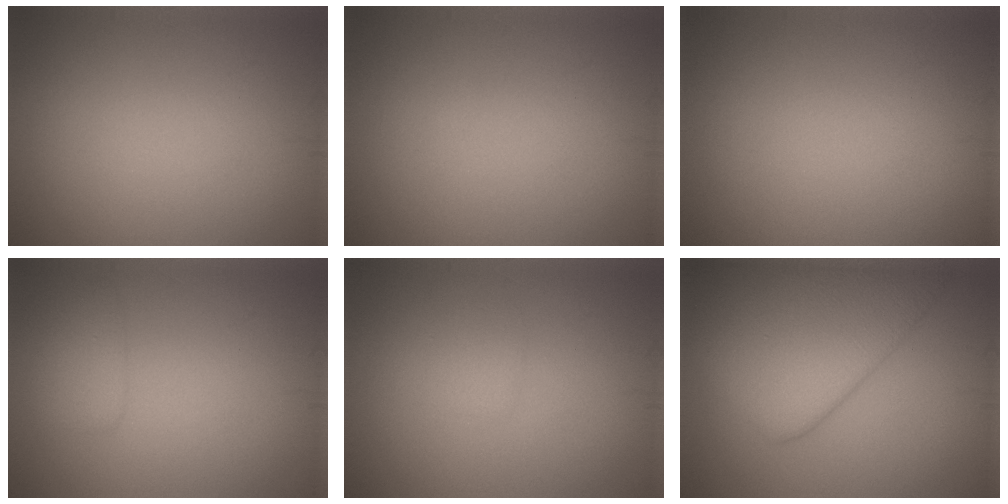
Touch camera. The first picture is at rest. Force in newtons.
{"total": 0.0}
{"total": 0.0}
{"total": 1.7, "press": 1.7, "slide": 0.1}
{"total": 1.1, "press": 1.1, "slide": 0.1}
{"total": 9.8, "press": 9.8, "slide": 0.2}